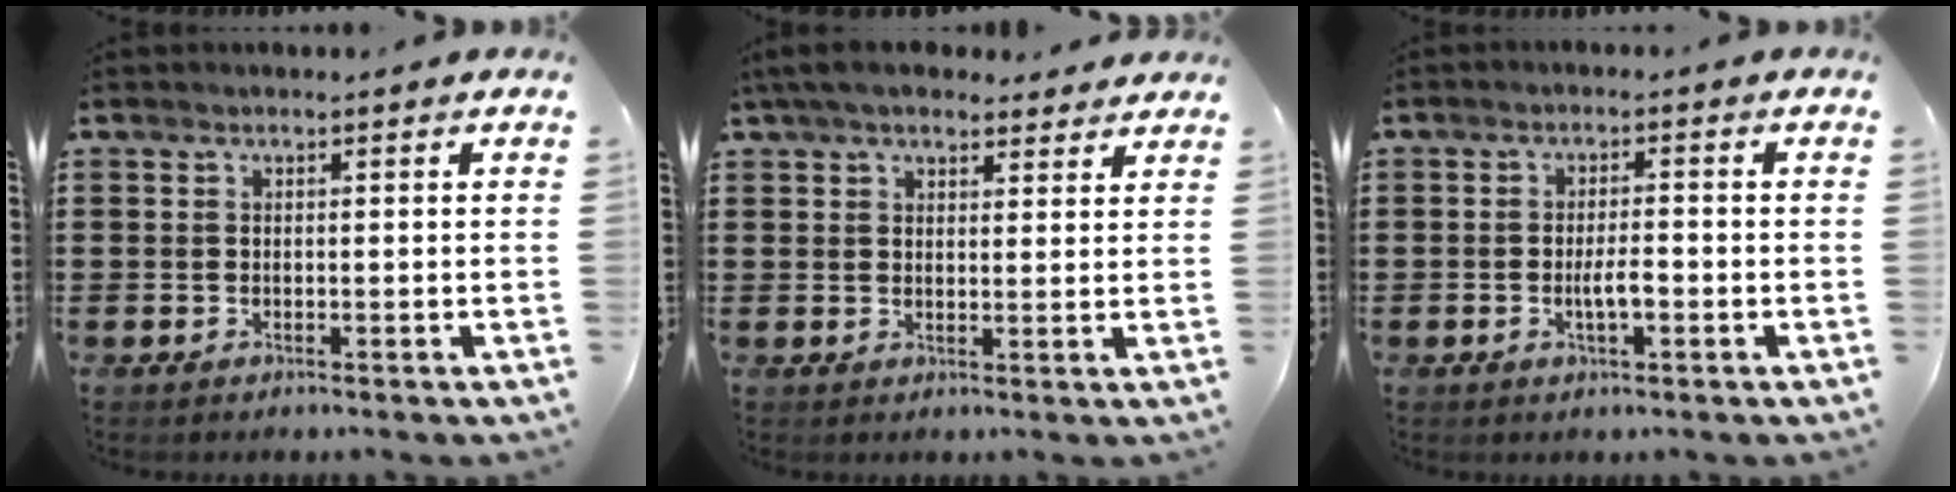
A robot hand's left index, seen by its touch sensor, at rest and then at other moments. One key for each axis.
{"total": 5.5, "fx": 4.8, "fy": 1.5, "fz": 2.3, "tx": -0.060, "ty": -0.005, "tz": 0.090}
{"total": 3.5, "fx": -0.8, "fy": 1.0, "fz": 3.2, "tx": -0.058, "ty": 0.002, "tz": -0.015}